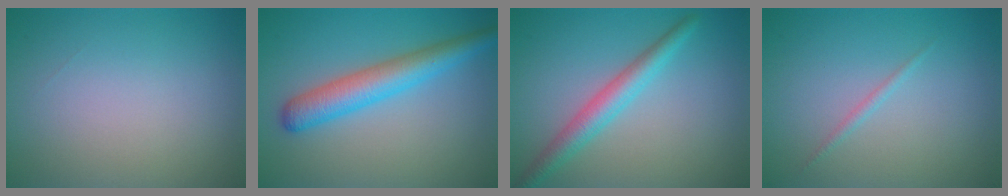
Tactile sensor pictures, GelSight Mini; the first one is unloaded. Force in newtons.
{"total": 4.8, "press": 4.8, "slide": 0.1}
{"total": 3.4, "press": 3.4, "slide": 0.1}
{"total": 0.7, "press": 0.7, "slide": 0.1}